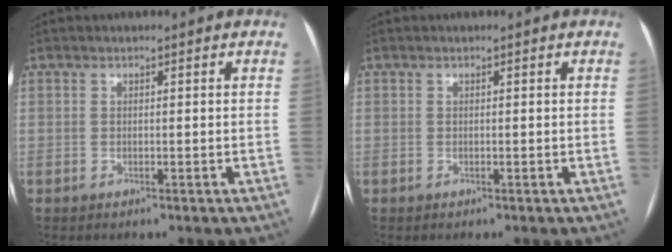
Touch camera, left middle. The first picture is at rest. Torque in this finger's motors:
{"motor_torque": [0.00, -0.03, 0.00, 0.00]}